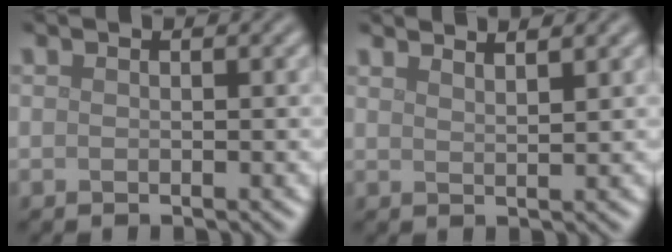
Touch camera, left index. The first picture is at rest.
{"total": 3.4, "force": [2.8, 1.0, 1.6], "torque": [0.008, 0.015, 0.013]}